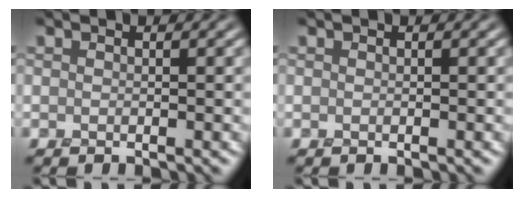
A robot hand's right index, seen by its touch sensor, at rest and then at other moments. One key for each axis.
{"total": 0.0}